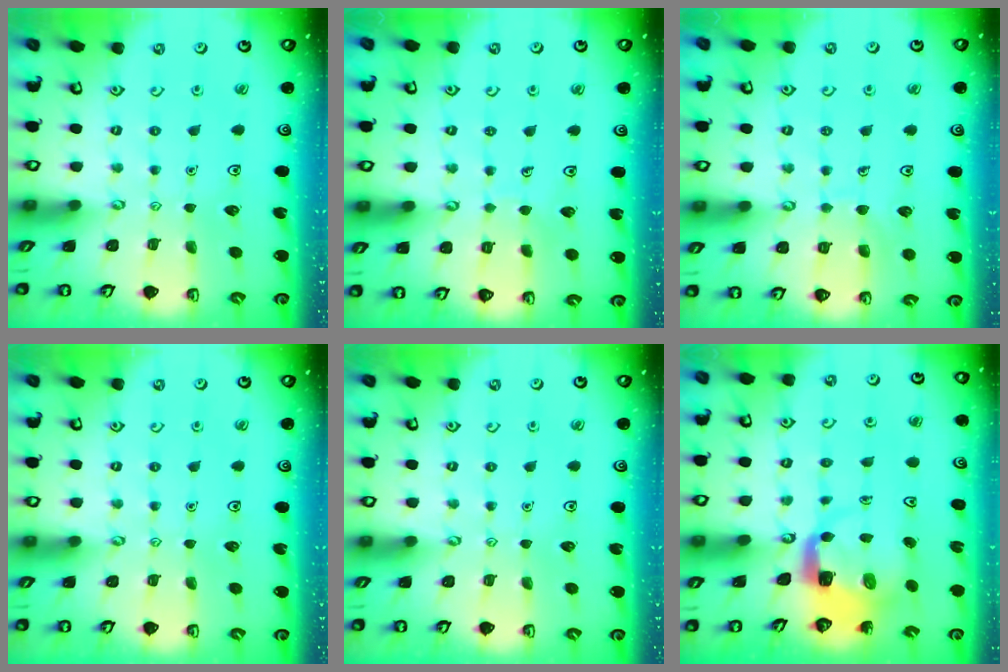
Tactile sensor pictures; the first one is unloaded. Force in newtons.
{"total": 4.1, "press": 4.1, "slide": 0.3}
{"total": 7.3, "press": 7.3, "slide": 0.7}
{"total": 0.0}
{"total": 0.0}
{"total": 4.6, "press": 4.6, "slide": 0.5}